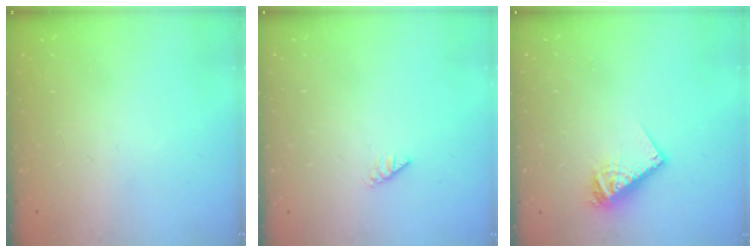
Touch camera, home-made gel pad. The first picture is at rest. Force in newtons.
{"total": 0.0}
{"total": 9.2, "press": 9.2, "slide": 0.8}